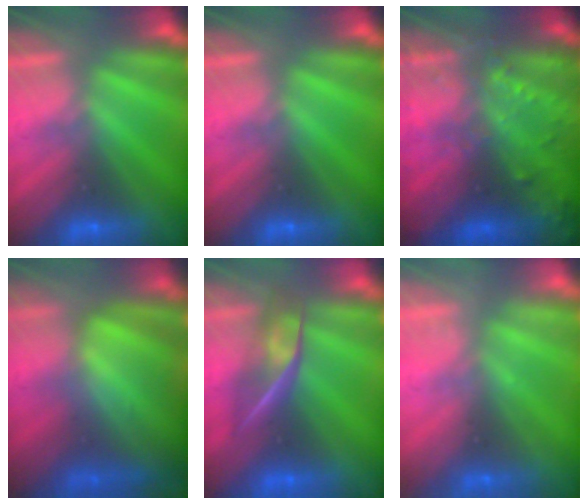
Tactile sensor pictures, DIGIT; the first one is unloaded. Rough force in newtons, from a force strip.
{"total": 0.0}
{"total": 8.9}
{"total": 9.0}
{"total": 2.4}
{"total": 2.2}